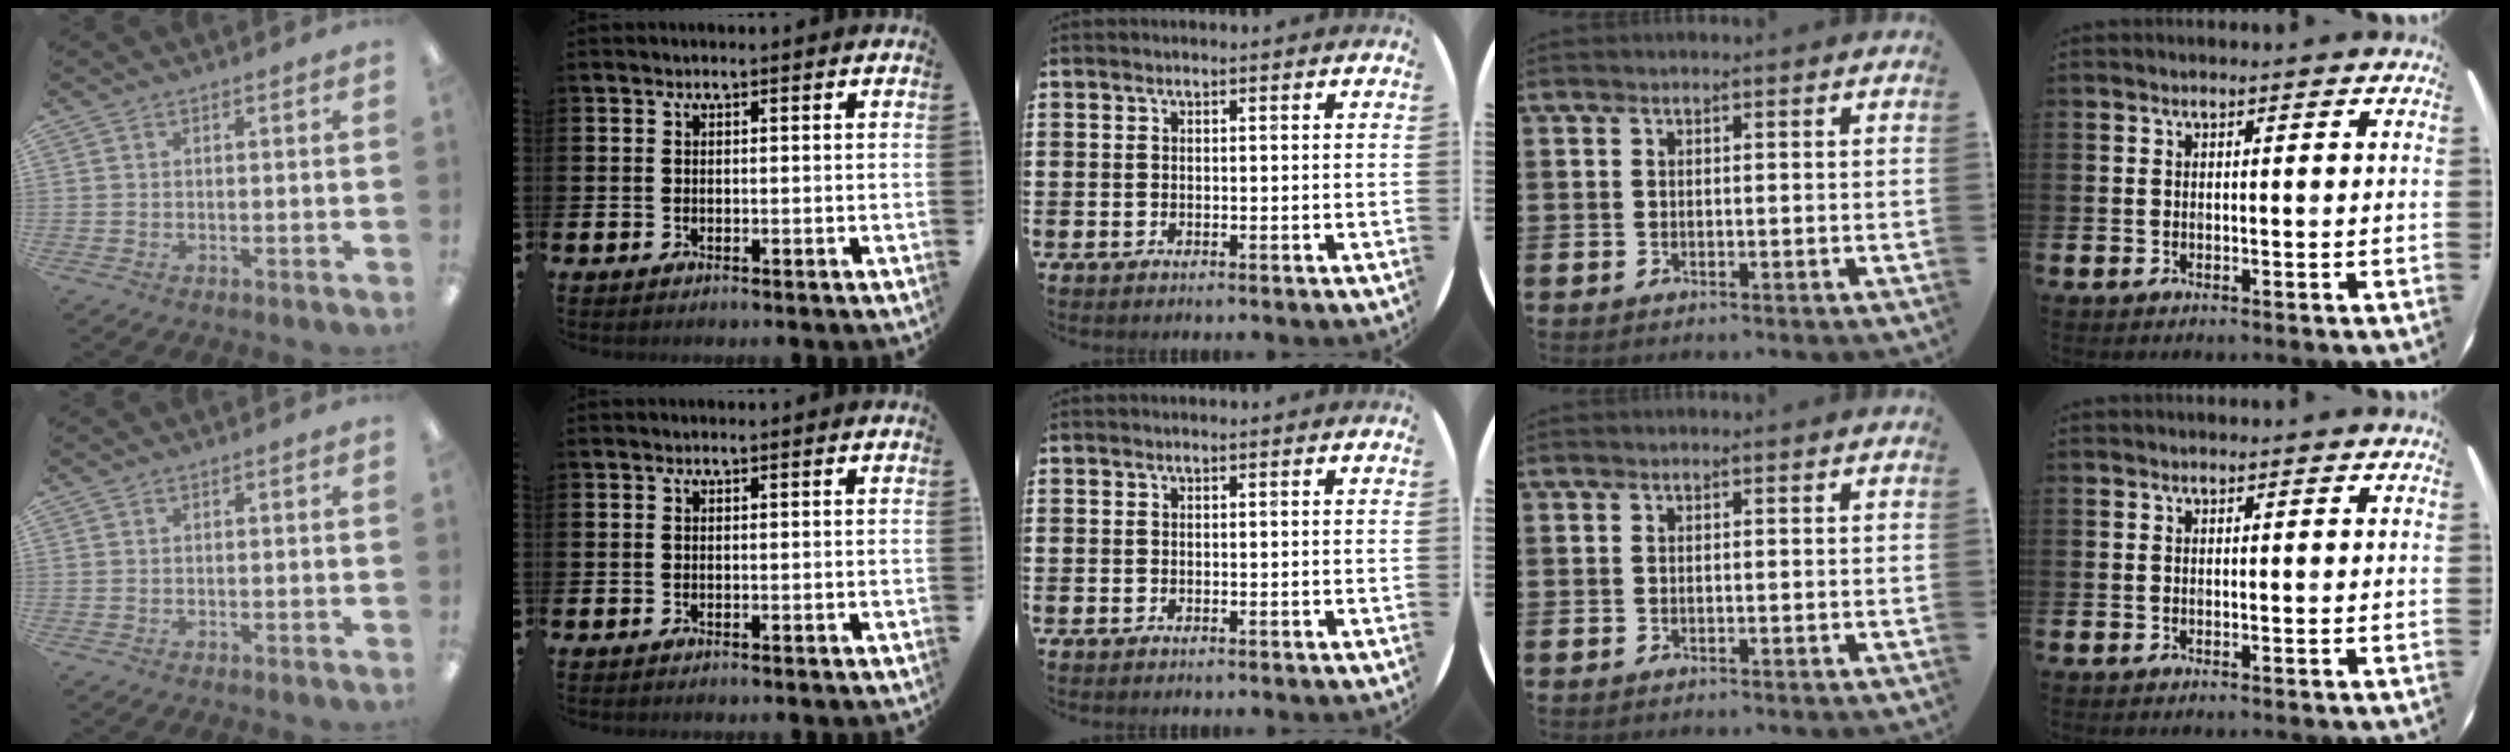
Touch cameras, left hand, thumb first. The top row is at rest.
{}